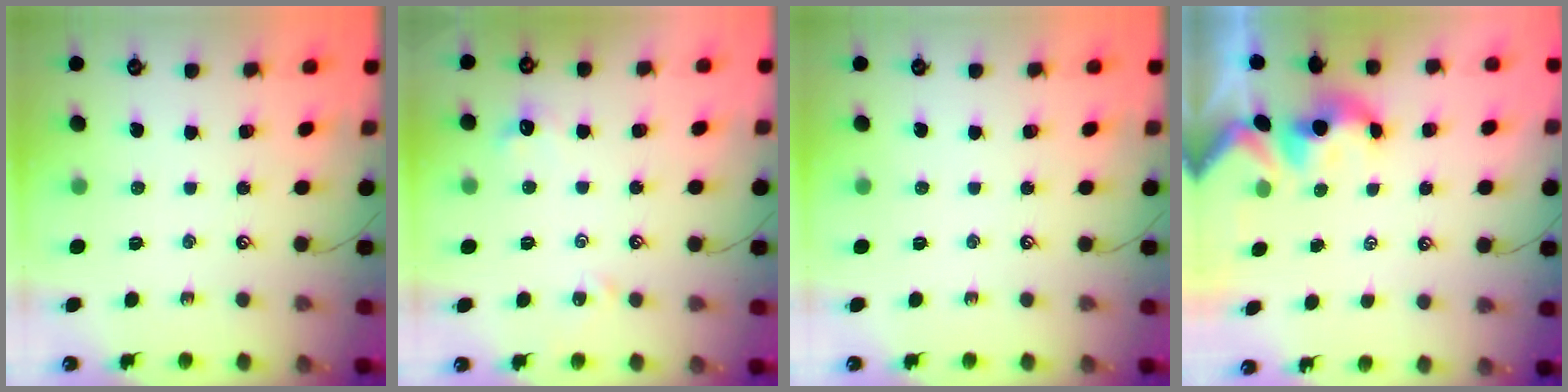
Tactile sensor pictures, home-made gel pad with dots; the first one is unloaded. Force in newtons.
{"total": 2.3, "press": 2.2, "slide": 0.6}
{"total": 0.0}
{"total": 1.6, "press": 1.4, "slide": 0.7}